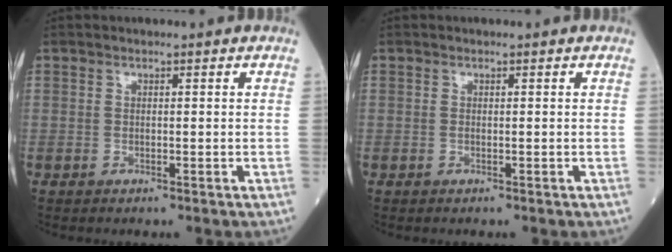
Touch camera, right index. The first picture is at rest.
{"total": 0.0}